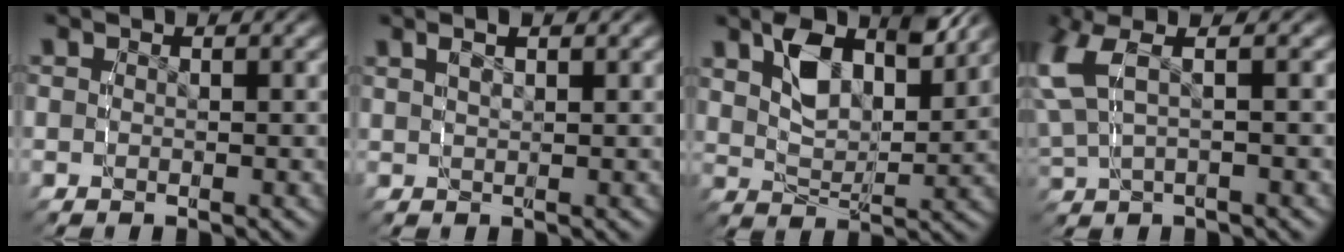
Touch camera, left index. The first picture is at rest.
{"total": 1.9, "force": [1.2, 0.4, 1.5], "torque": [-0.020, 0.005, 0.027]}
{"total": 5.9, "force": [3.1, 2.4, 4.4], "torque": [-0.082, -0.006, 0.056]}
{"total": 6.5, "force": [1.9, 3.8, 4.9], "torque": [-0.110, 0.019, 0.027]}